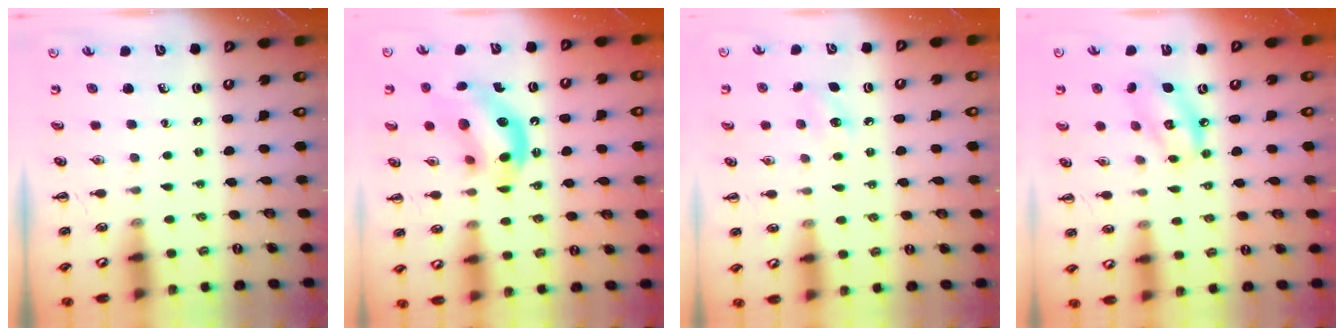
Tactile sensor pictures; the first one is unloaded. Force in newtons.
{"total": 12.8, "press": 12.4, "slide": 3.2}
{"total": 7.1, "press": 6.9, "slide": 1.9}
{"total": 8.5, "press": 8.3, "slide": 1.8}